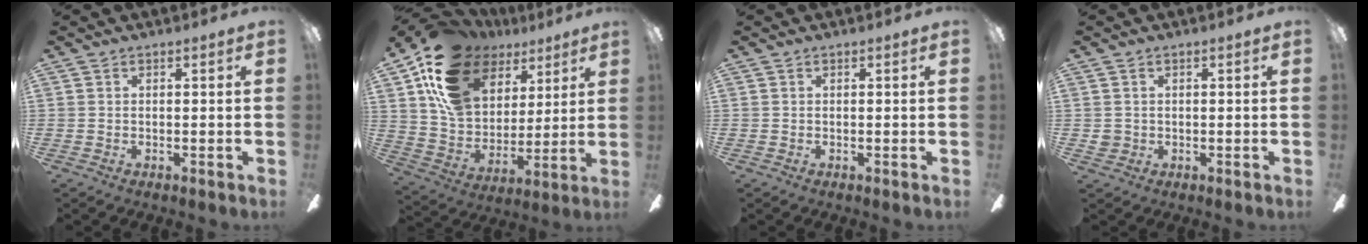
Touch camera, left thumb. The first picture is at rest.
{"total": 20.0, "force": [10.6, 13.9, 9.8], "torque": [-0.193, -0.047, 0.201]}
{"total": 0.0}
{"total": 2.0, "force": [0.2, 1.9, 0.3], "torque": [-0.008, 0.004, 0.003]}